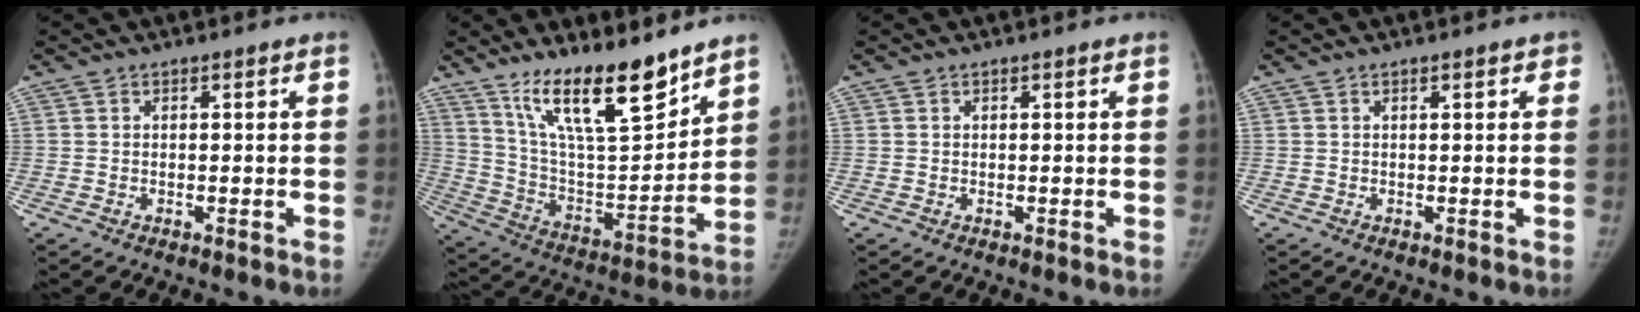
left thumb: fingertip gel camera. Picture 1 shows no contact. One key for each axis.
{"total": 19.4, "fx": 13.9, "fy": 5.4, "fz": 12.4, "tx": -0.170, "ty": -0.085, "tz": 0.250}
{"total": 0.0}
{"total": 1.9, "fx": 1.0, "fy": 0.8, "fz": 1.4, "tx": -0.011, "ty": 0.000, "tz": 0.010}